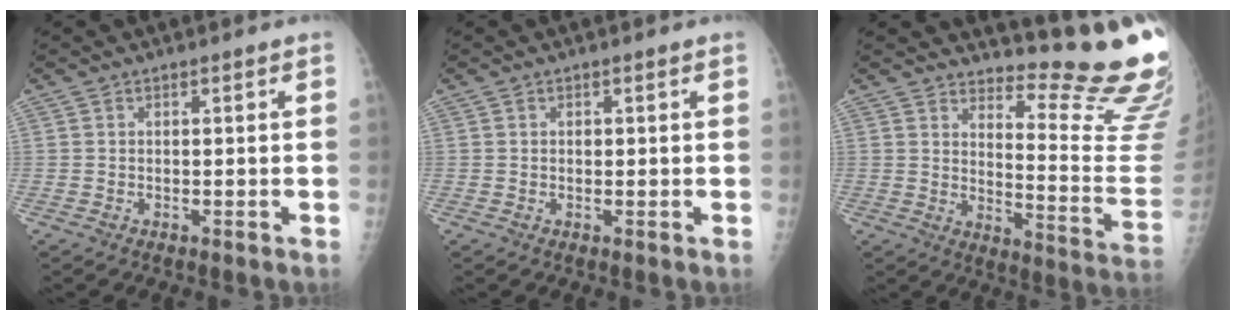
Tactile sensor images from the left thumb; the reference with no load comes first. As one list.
[{"total": 0.6, "force": [0.1, 0.5, 0.4], "torque": [-0.003, 0.001, 0.002]}, {"total": 18.1, "force": [16.5, 2.1, 7.2], "torque": [-0.063, -0.207, 0.199]}]